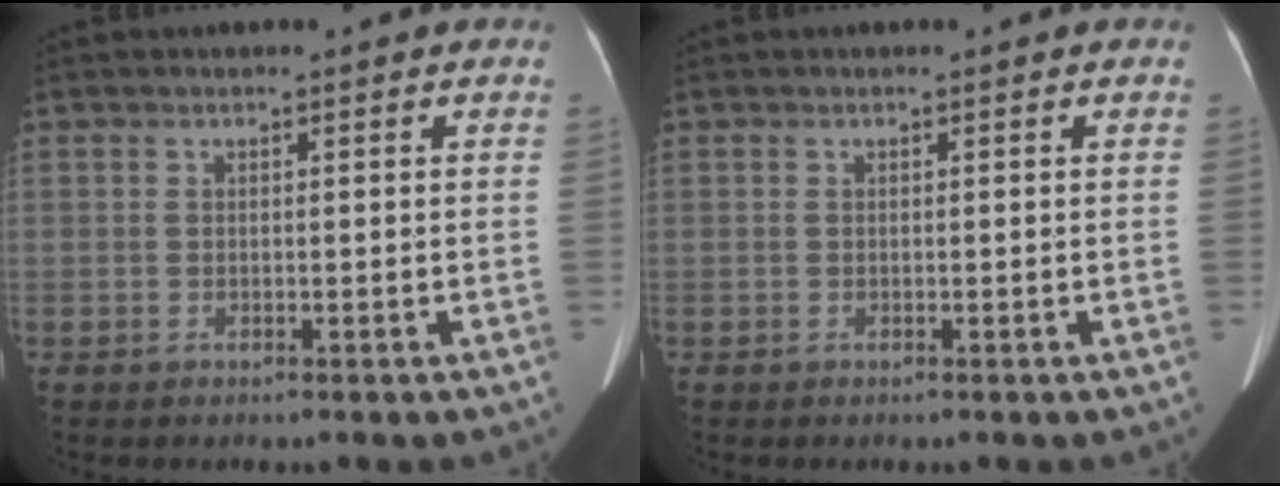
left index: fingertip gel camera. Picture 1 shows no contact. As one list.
[{"total": 0.0}]